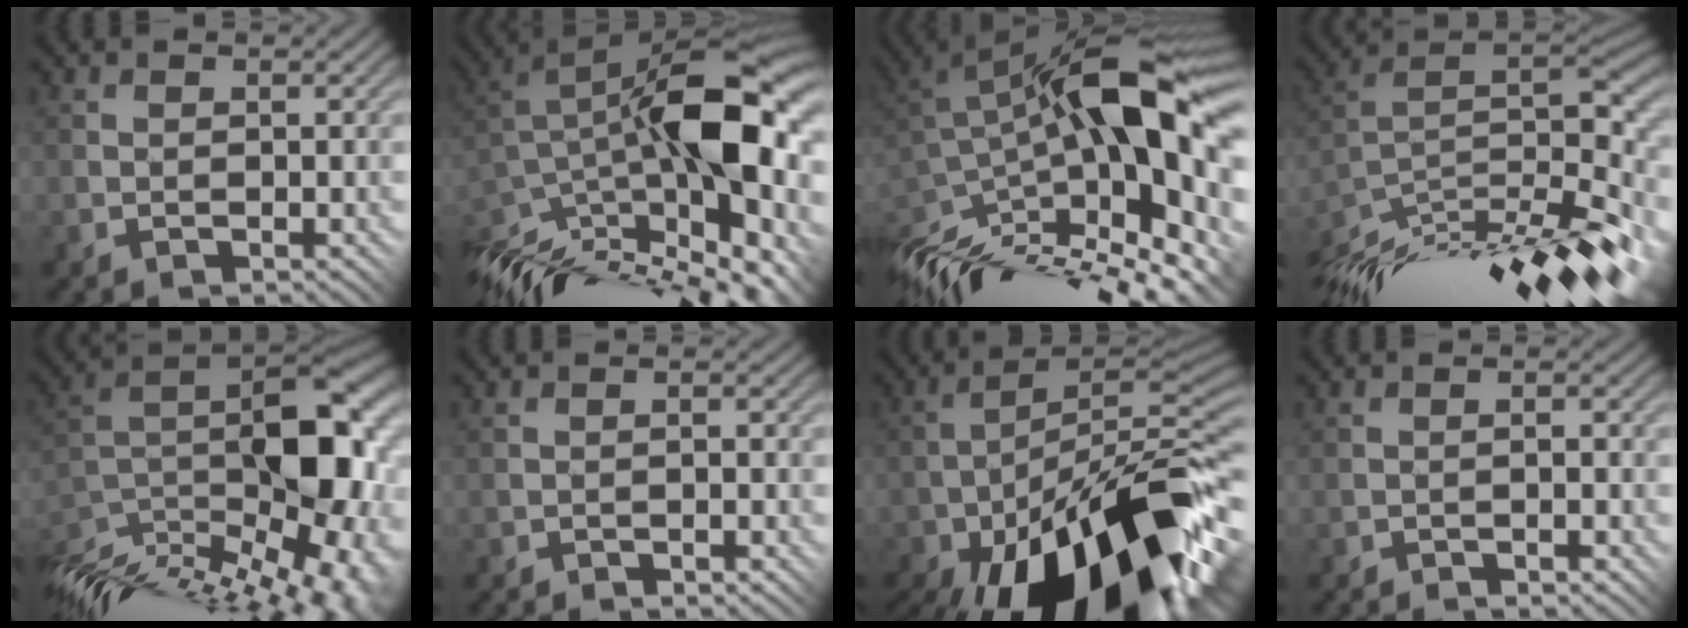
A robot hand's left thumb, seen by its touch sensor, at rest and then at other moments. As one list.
[{"total": 17.7, "force": [-5.7, 7.3, 15.1], "torque": [-0.262, -0.001, -0.101]}, {"total": 16.6, "force": [-3.0, 6.4, 15.0], "torque": [-0.275, -0.007, -0.058]}, {"total": 14.3, "force": [-8.5, 3.7, 10.8], "torque": [-0.215, 0.000, -0.153]}, {"total": 16.1, "force": [-7.0, 7.3, 12.6], "torque": [-0.203, 0.005, -0.119]}, {"total": 1.8, "force": [-1.8, 0.0, 0.4], "torque": [-0.004, 0.008, -0.031]}, {"total": 19.8, "force": [-12.1, 6.6, 14.2], "torque": [-0.206, -0.031, -0.179]}, {"total": 2.2, "force": [-2.1, 0.1, 0.5], "torque": [-0.005, 0.009, -0.037]}]